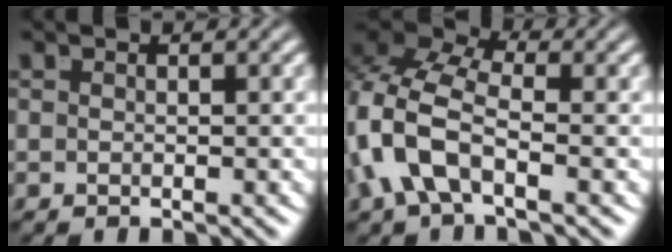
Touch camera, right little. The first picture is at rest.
{"total": 8.2, "force": [0.6, 5.8, 5.7], "torque": [-0.145, -0.013, 0.006]}